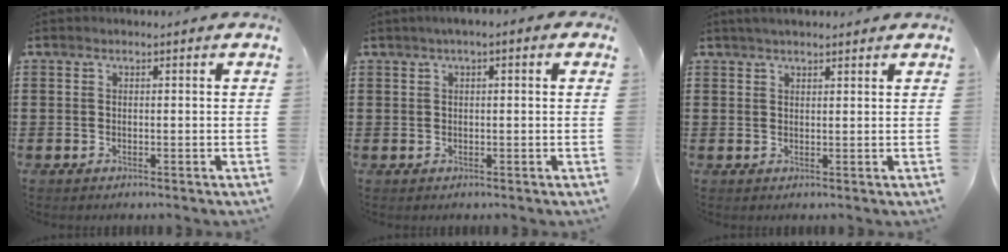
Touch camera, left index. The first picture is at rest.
{"total": 1.4, "force": [0.2, 0.3, 1.4], "torque": [-0.025, 0.001, 0.003]}
{"total": 2.0, "force": [1.7, 0.4, 0.9], "torque": [-0.019, 0.006, 0.033]}